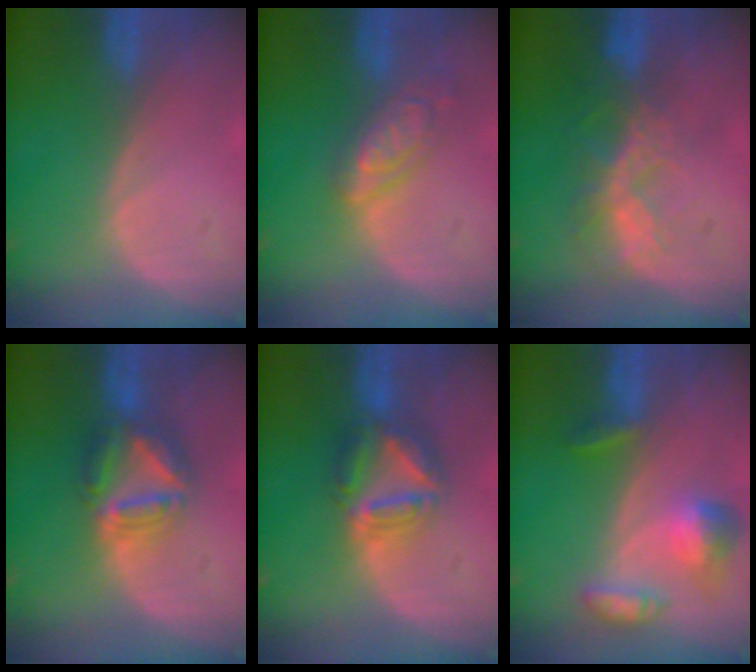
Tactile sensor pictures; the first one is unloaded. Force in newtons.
{"total": 6.0, "press": 5.1, "slide": 3.0}
{"total": 6.6, "press": 5.7, "slide": 3.2}
{"total": 7.8, "press": 6.7, "slide": 4.0}
{"total": 7.8, "press": 6.7, "slide": 4.0}
{"total": 7.0, "press": 6.6, "slide": 2.5}